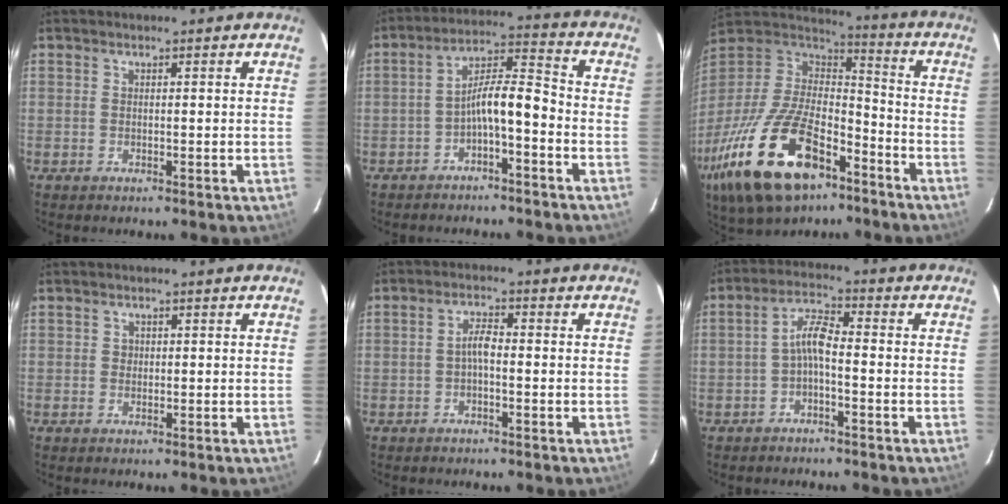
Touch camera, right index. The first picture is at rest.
{"total": 7.2, "force": [-3.7, 1.6, 6.0], "torque": [-0.120, 0.023, -0.061]}
{"total": 30.2, "force": [-17.1, 14.3, 20.4], "torque": [-0.428, -0.040, -0.285]}
{"total": 0.9, "force": [0.0, 0.9, 0.0], "torque": [0.004, 0.002, -0.001]}
{"total": 2.5, "force": [-0.9, 0.7, 2.2], "torque": [-0.046, 0.010, -0.017]}
{"total": 4.3, "force": [-1.7, 1.1, 3.8], "torque": [-0.082, 0.015, -0.033]}